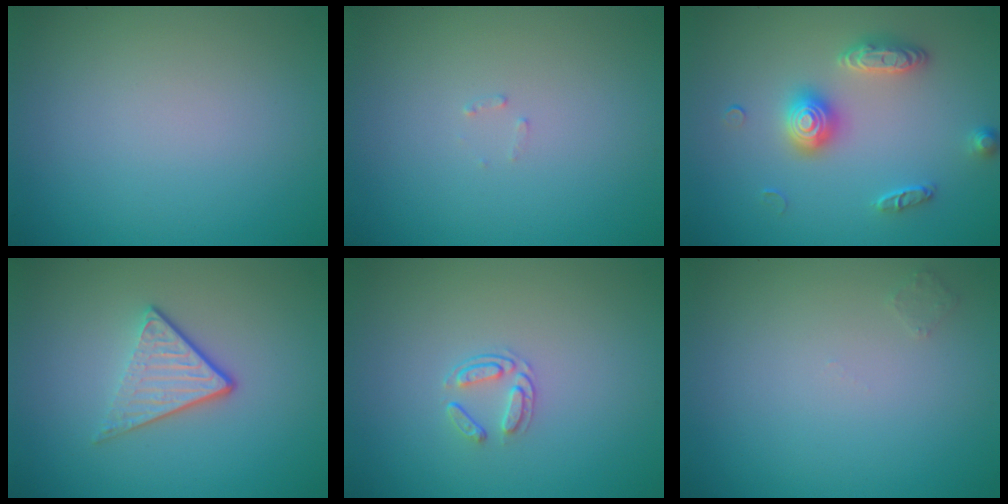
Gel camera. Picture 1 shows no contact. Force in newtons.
{"total": 0.6, "press": 0.6, "slide": 0.1}
{"total": 3.0, "press": 3.0, "slide": 0.4}
{"total": 3.6, "press": 2.6, "slide": 2.5}
{"total": 1.6, "press": 1.0, "slide": 1.2}
{"total": 0.7, "press": 0.7, "slide": 0.0}